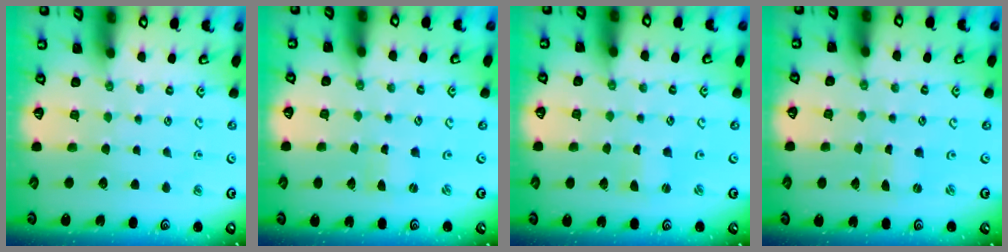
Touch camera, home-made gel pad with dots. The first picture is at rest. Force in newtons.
{"total": 0.0}
{"total": 1.4, "press": 1.4, "slide": 0.4}
{"total": 0.0}